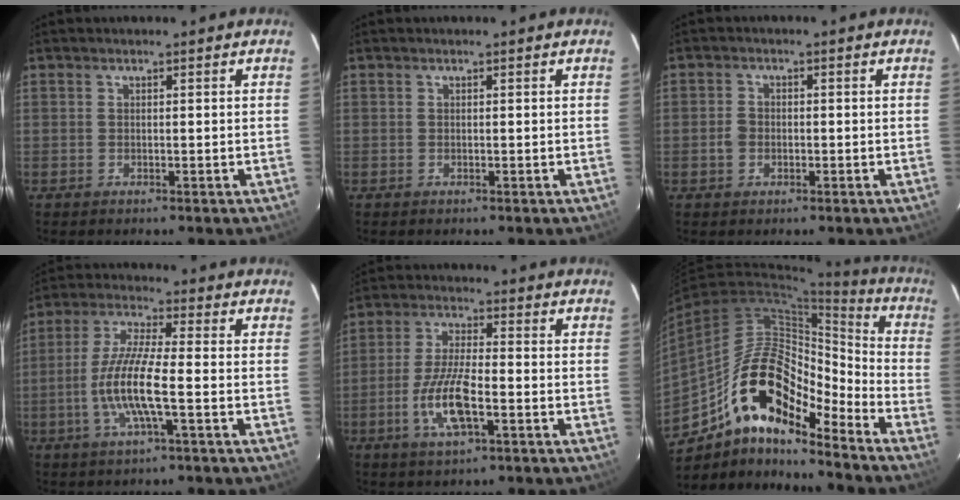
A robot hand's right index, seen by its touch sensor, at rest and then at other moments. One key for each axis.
{"total": 0.0}
{"total": 2.6, "fx": -0.8, "fy": 2.1, "fz": 1.3, "tx": -0.025, "ty": 0.005, "tz": -0.017}
{"total": 10.8, "fx": -3.0, "fy": 1.2, "fz": 10.3, "tx": -0.217, "ty": -0.002, "tz": -0.061}
{"total": 9.7, "fx": -3.7, "fy": 2.6, "fz": 8.5, "tx": -0.178, "ty": -0.004, "tz": -0.073}
{"total": 19.5, "fx": -12.9, "fy": 7.1, "fz": 12.7, "tx": -0.221, "ty": 0.005, "tz": -0.241}